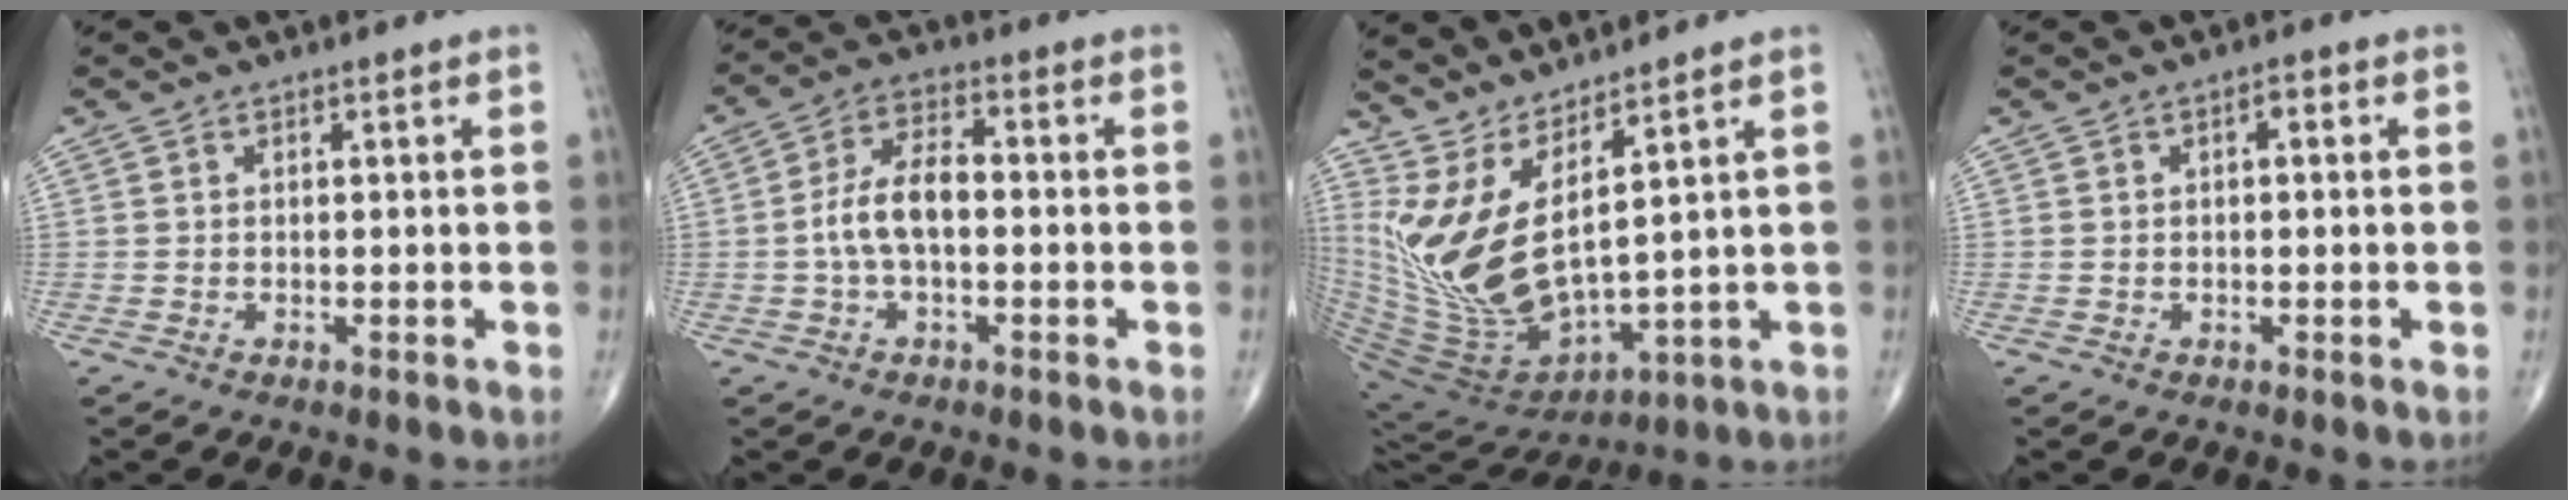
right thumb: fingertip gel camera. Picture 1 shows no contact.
{"total": 7.9, "force": [-0.9, 4.0, 6.8], "torque": [-0.135, 0.027, -0.023]}
{"total": 15.0, "force": [7.2, 3.2, 12.8], "torque": [-0.270, -0.075, 0.164]}
{"total": 1.7, "force": [0.4, 0.8, 1.5], "torque": [-0.019, 0.004, 0.001]}